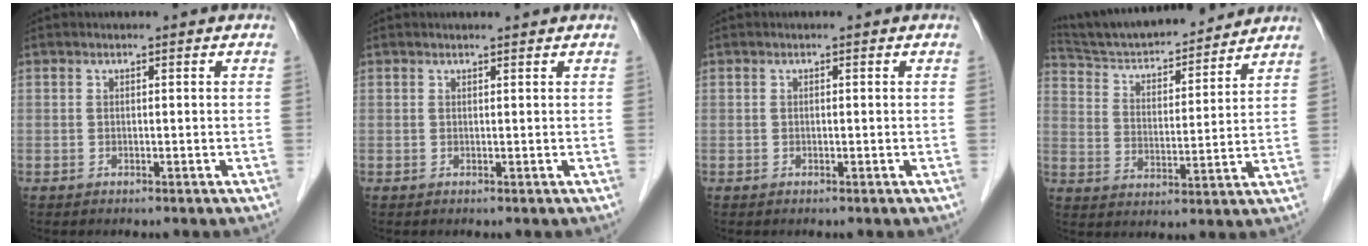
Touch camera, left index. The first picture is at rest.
{"total": 1.1, "force": [1.0, 0.0, 0.3], "torque": [-0.006, 0.001, 0.015]}
{"total": 0.0}
{"total": 17.7, "force": [16.5, 2.6, 5.8], "torque": [-0.097, 0.010, 0.261]}